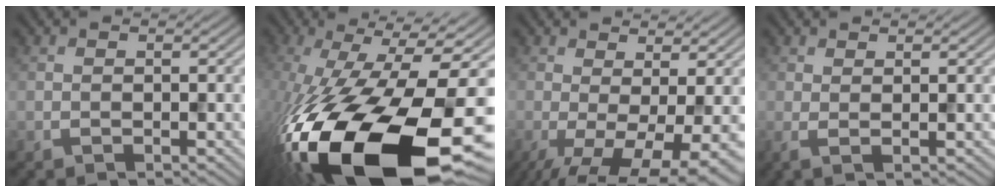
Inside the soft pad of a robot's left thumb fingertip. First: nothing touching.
{"total": 21.2, "force": [-9.7, 9.7, 16.2], "torque": [-0.340, -0.077, -0.135]}
{"total": 9.3, "force": [-2.7, 3.1, 8.3], "torque": [-0.120, -0.007, -0.031]}
{"total": 1.7, "force": [0.7, 0.4, 1.5], "torque": [-0.022, -0.003, 0.015]}